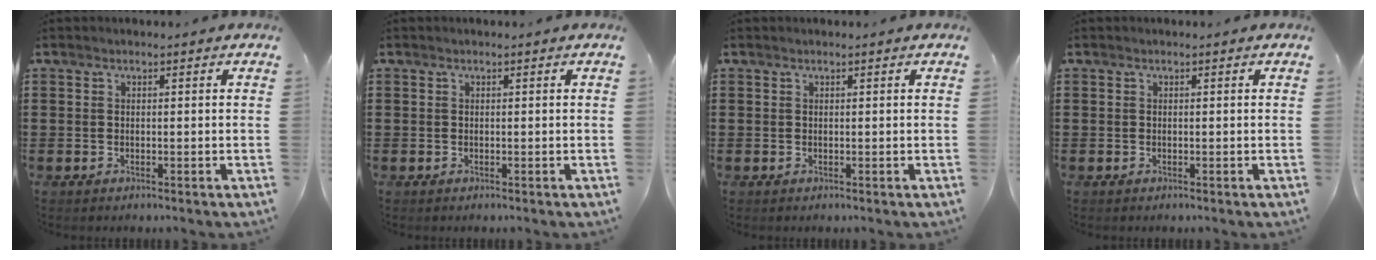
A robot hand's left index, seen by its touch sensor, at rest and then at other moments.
{"total": 0.0}
{"total": 0.0}
{"total": 0.0}